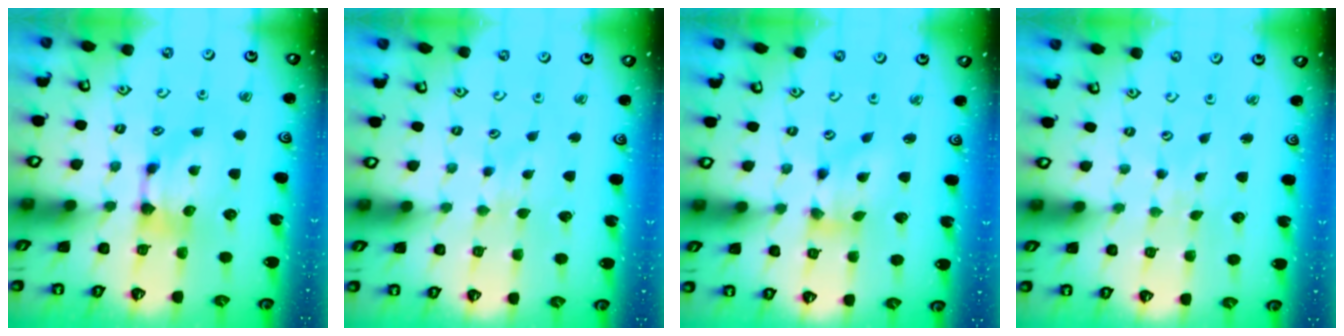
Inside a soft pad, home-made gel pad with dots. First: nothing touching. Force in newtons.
{"total": 2.3, "press": 2.3, "slide": 0.3}
{"total": 2.5, "press": 2.1, "slide": 1.5}
{"total": 5.3, "press": 5.3, "slide": 0.3}